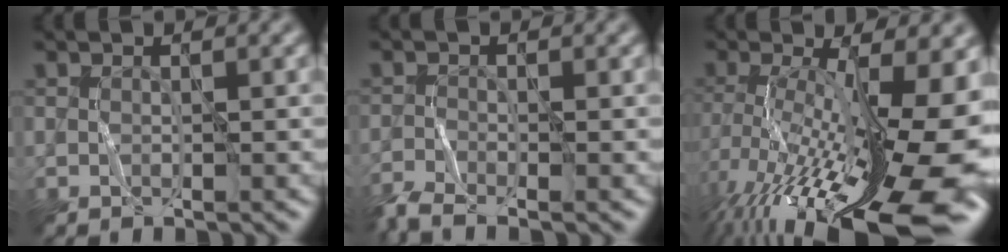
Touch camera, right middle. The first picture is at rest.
{"total": 2.9, "force": [-2.4, 0.4, 1.7], "torque": [-0.036, -0.006, -0.053]}
{"total": 18.7, "force": [-6.8, 5.7, 16.5], "torque": [-0.269, -0.006, -0.112]}